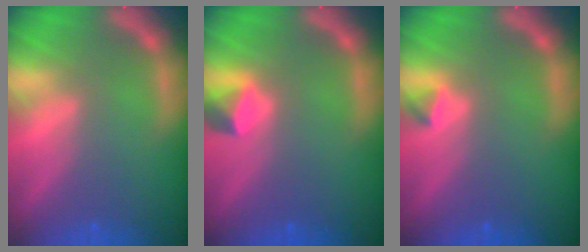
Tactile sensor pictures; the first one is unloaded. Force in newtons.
{"total": 1.9}
{"total": 0.9}